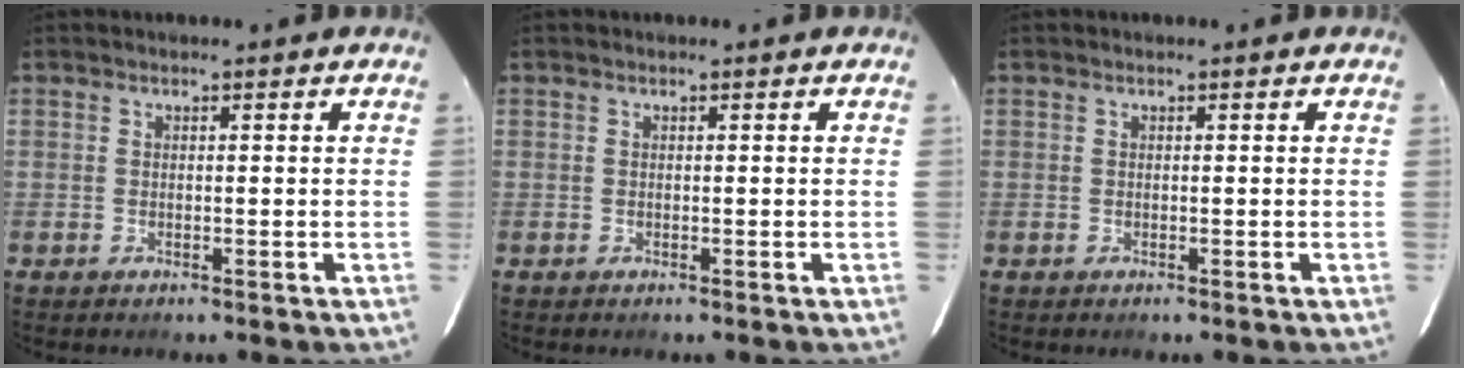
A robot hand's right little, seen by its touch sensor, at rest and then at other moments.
{"total": 0.0}
{"total": 0.0}